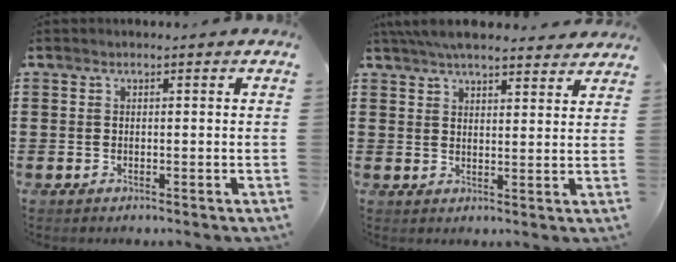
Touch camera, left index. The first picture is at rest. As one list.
[{"total": 5.8, "force": [5.3, 1.4, 1.8], "torque": [-0.050, -0.011, 0.102]}]